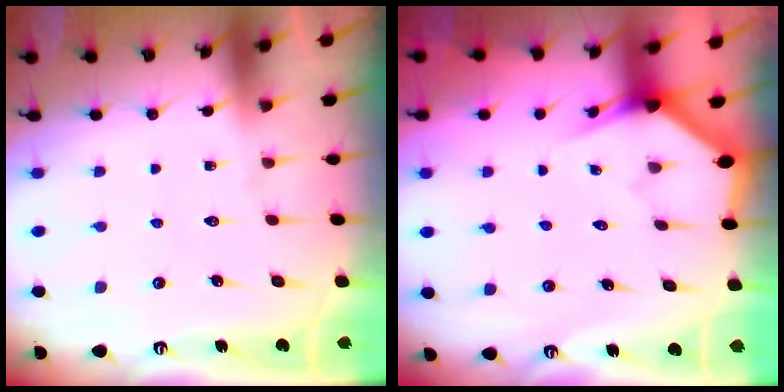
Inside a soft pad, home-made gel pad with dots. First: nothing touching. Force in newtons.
{"total": 3.0, "press": 3.0, "slide": 0.1}